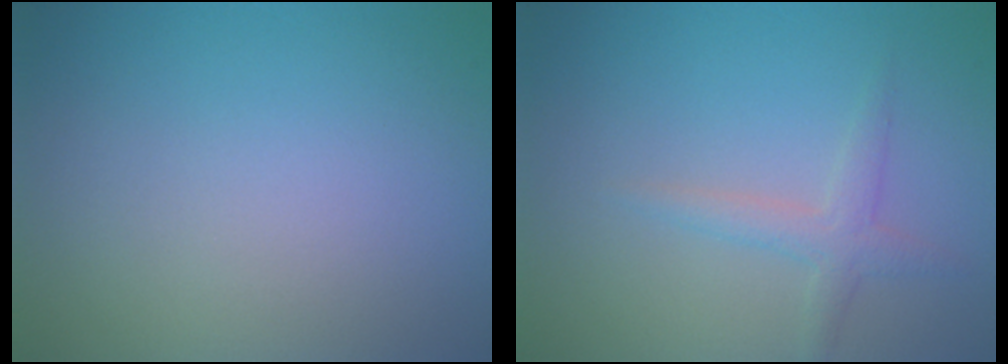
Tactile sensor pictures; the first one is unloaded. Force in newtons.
{"total": 1.9, "press": 1.9, "slide": 0.0}